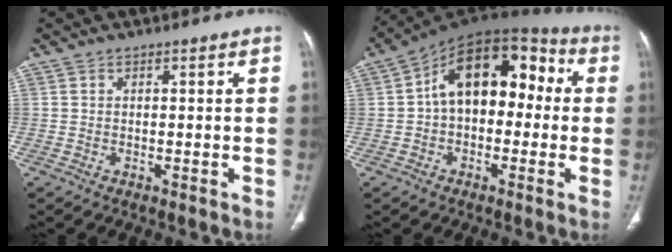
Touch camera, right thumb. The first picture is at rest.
{"total": 16.2, "force": [1.1, 10.4, 12.4], "torque": [-0.146, 0.057, 0.002]}